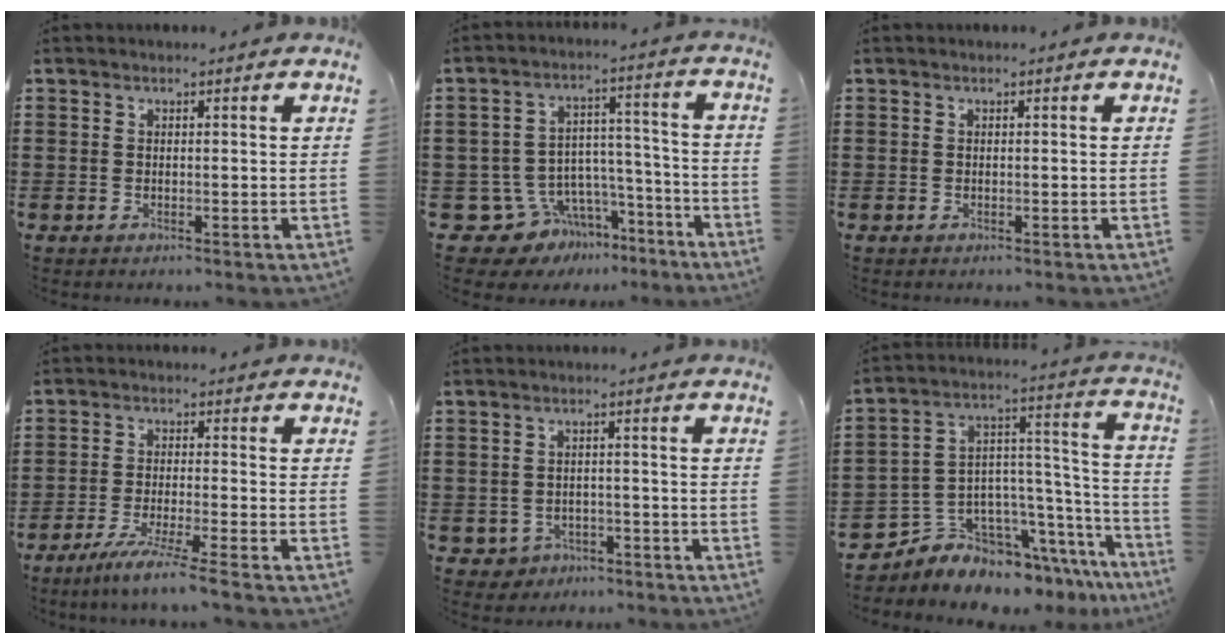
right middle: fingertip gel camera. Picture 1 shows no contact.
{"total": 8.2, "force": [-5.8, 5.6, 1.3], "torque": [-0.048, 0.008, -0.104]}
{"total": 0.0}
{"total": 5.2, "force": [-4.3, -0.8, 2.9], "torque": [-0.058, -0.023, -0.078]}
{"total": 2.0, "force": [-1.7, 1.1, 0.1], "torque": [-0.012, -0.002, -0.038]}
{"total": 5.8, "force": [-5.1, 2.8, 0.0], "torque": [-0.012, -0.014, -0.097]}